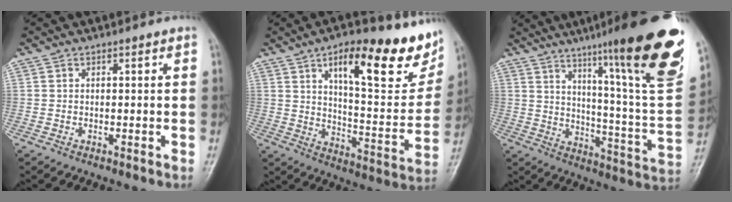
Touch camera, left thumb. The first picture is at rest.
{"total": 22.4, "force": [13.2, 7.6, 16.4], "torque": [-0.177, -0.054, 0.197]}
{"total": 27.8, "force": [17.2, 2.5, 21.8], "torque": [-0.287, -0.078, 0.250]}